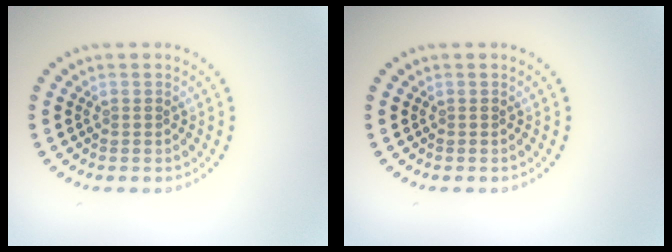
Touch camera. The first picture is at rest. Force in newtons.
{"total": 0.0}